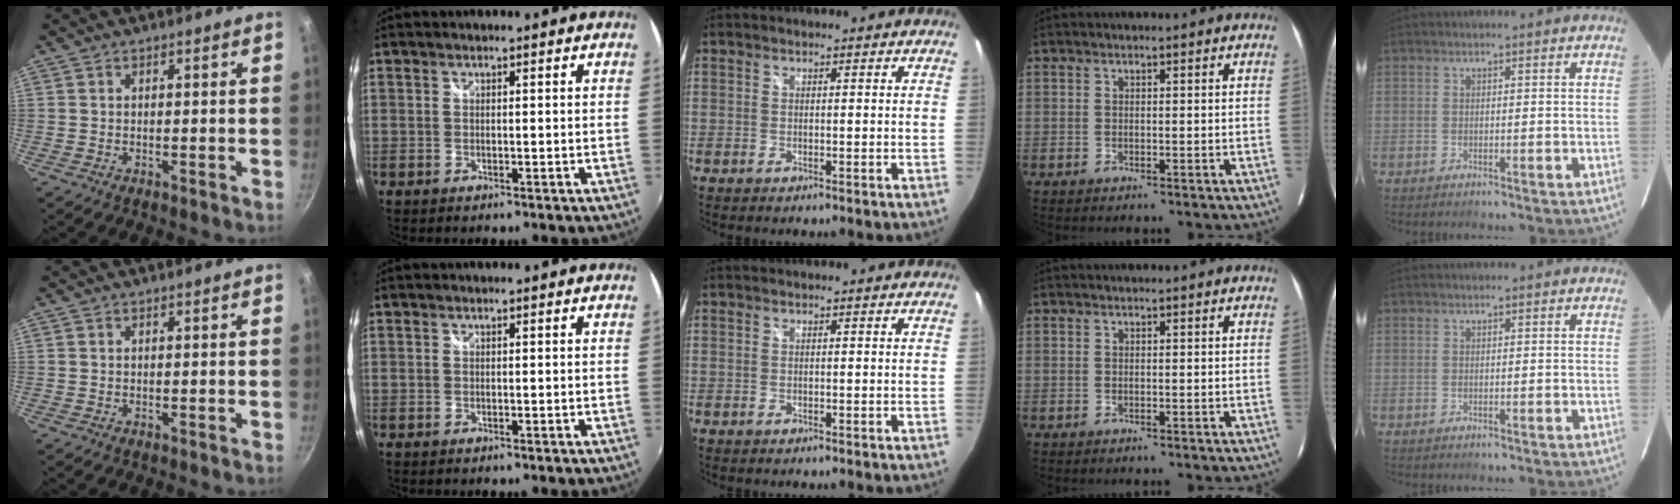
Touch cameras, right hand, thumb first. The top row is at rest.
{}